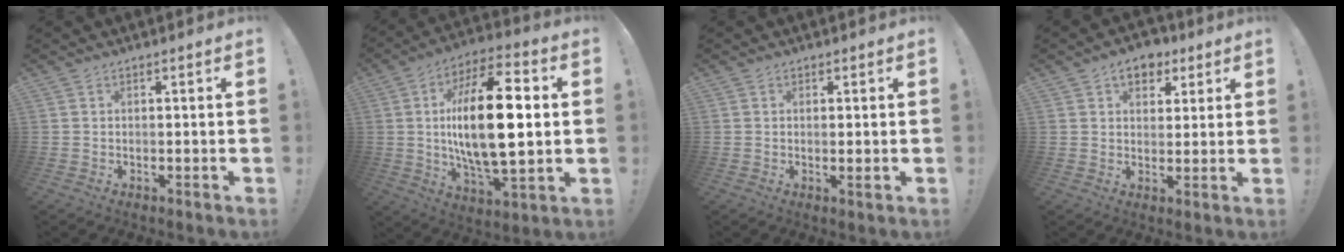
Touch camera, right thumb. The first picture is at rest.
{"total": 23.7, "force": [1.4, 9.7, 21.6], "torque": [-0.384, -0.005, 0.011]}
{"total": 1.5, "force": [0.4, 0.1, 1.5], "torque": [-0.010, -0.007, 0.003]}
{"total": 7.5, "force": [3.9, 5.3, 3.6], "torque": [-0.044, -0.011, 0.072]}